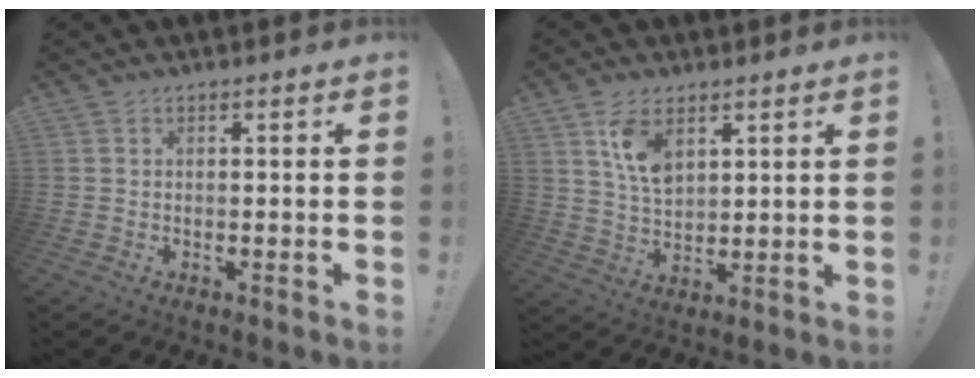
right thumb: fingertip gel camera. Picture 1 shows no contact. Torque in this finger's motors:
{"motor_torque": [0.10, 0.23, 0.04, 0.19, 0.04]}